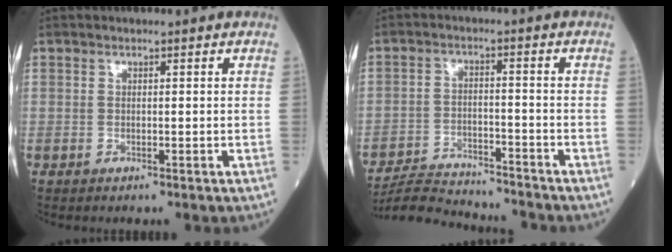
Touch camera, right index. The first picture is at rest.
{"total": 10.7, "force": [-10.5, 0.5, 1.7], "torque": [-0.029, 0.006, -0.178]}